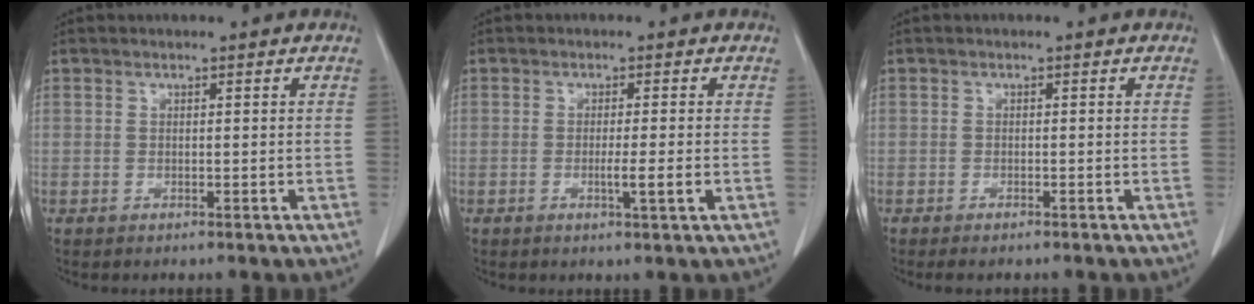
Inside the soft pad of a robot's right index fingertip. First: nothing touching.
{"total": 3.1, "force": [-0.8, -0.3, 3.0], "torque": [-0.049, -0.007, -0.013]}
{"total": 1.3, "force": [-1.1, 0.3, 0.6], "torque": [-0.010, -0.002, -0.014]}